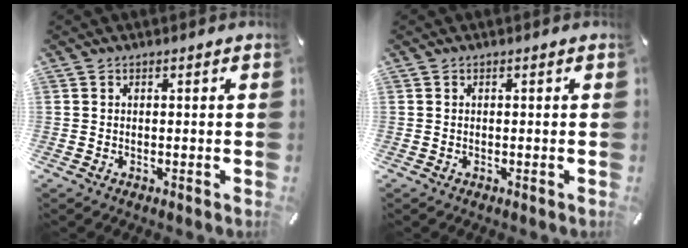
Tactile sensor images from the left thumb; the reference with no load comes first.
{"total": 0.0}